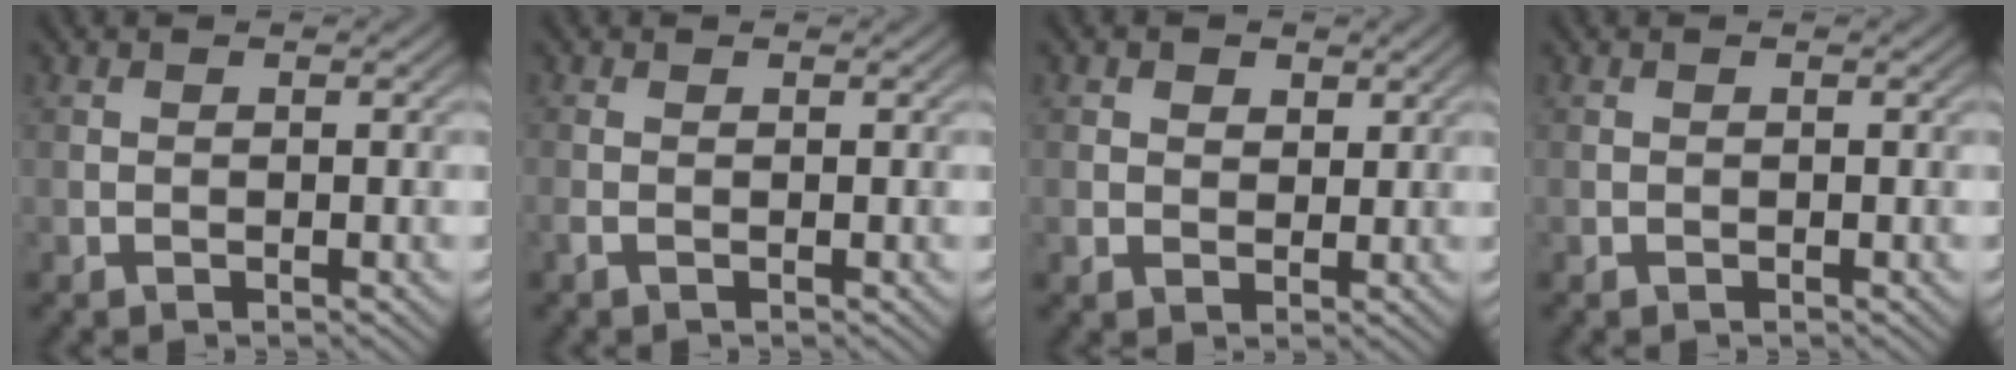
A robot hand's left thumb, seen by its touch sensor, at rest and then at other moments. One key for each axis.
{"total": 0.7, "fx": -0.1, "fy": 0.2, "fz": 0.7, "tx": -0.023, "ty": 0.002, "tz": -0.004}
{"total": 2.4, "fx": 1.2, "fy": 1.9, "fz": 1.0, "tx": -0.020, "ty": -0.003, "tz": 0.019}
{"total": 0.0}